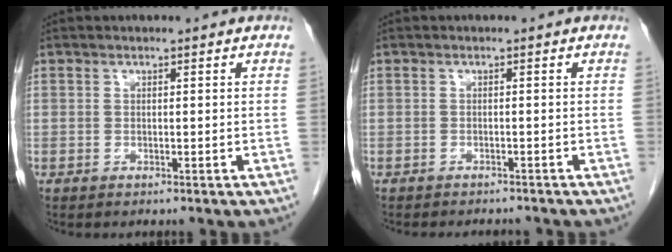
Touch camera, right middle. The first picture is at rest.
{"total": 4.7, "force": [-4.4, 1.3, 1.4], "torque": [-0.014, -0.002, -0.054]}